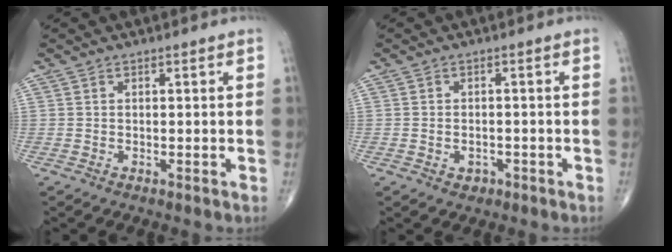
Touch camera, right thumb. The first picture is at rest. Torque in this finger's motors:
{"motor_torque": [-0.48, -0.07, 0.13, 0.27, -0.03]}